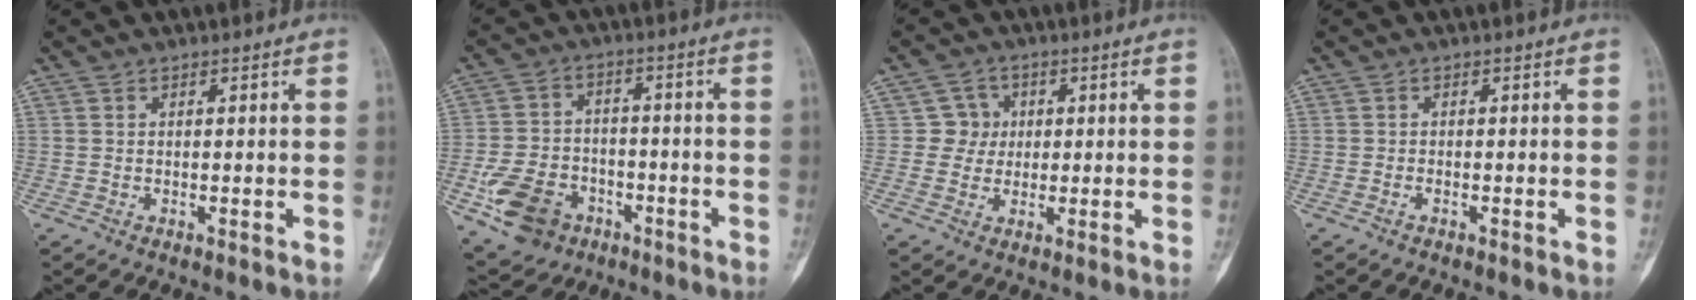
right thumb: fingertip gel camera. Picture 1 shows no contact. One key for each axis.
{"total": 12.1, "fx": -5.4, "fy": 9.0, "fz": 6.1, "tx": -0.096, "ty": 0.028, "tz": -0.084}
{"total": 4.4, "fx": 0.6, "fy": 4.4, "fz": 0.5, "tx": 0.026, "ty": 0.008, "tz": 0.003}
{"total": 0.5, "fx": -0.4, "fy": 0.2, "fz": 0.3, "tx": -0.006, "ty": 0.003, "tz": -0.007}